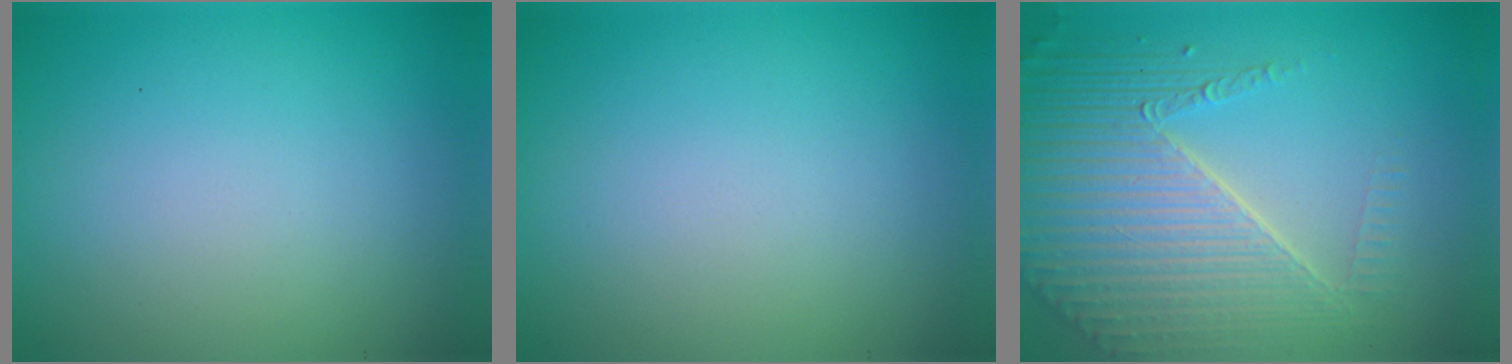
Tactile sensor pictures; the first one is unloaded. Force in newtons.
{"total": 0.0}
{"total": 8.3, "press": 5.6, "slide": 6.1}